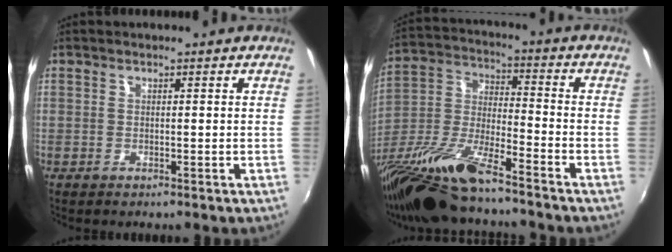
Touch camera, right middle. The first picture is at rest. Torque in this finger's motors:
{"motor_torque": [1.07, -1.07, 0.71, 0.21]}